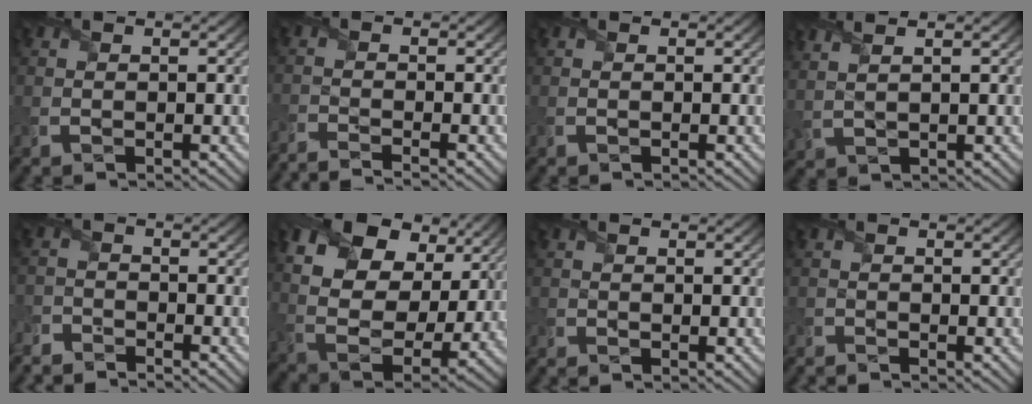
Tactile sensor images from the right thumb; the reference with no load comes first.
{"total": 3.0, "force": [-2.7, -0.4, 1.1], "torque": [-0.025, -0.005, -0.065]}
{"total": 0.0}
{"total": 3.4, "force": [2.5, 0.5, 2.4], "torque": [-0.050, 0.014, 0.039]}
{"total": 3.4, "force": [-3.4, 0.0, -0.1], "torque": [0.002, -0.004, -0.079]}
{"total": 19.8, "force": [9.6, 12.6, 11.9], "torque": [-0.260, 0.039, 0.183]}
{"total": 1.0, "force": [-1.0, 0.2, 0.1], "torque": [-0.007, -0.007, -0.022]}
{"total": 1.7, "force": [-1.7, -0.2, 0.0], "torque": [-0.004, -0.007, -0.040]}